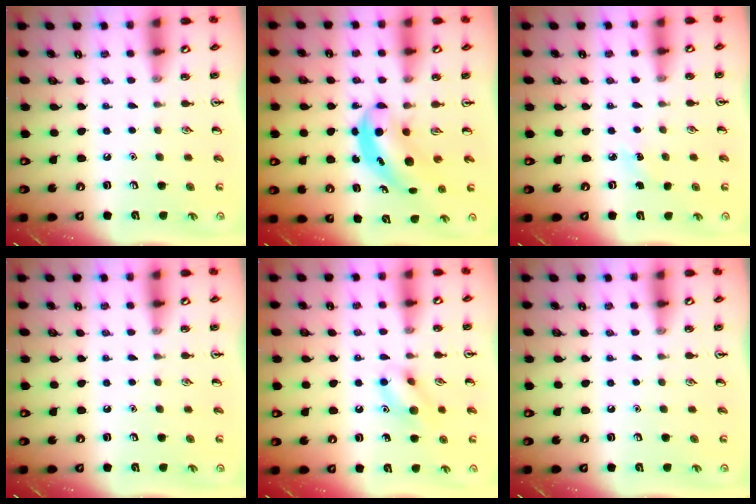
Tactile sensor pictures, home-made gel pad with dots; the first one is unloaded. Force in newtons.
{"total": 4.7, "press": 4.6, "slide": 0.3}
{"total": 2.8, "press": 2.6, "slide": 1.0}
{"total": 0.0}
{"total": 10.0, "press": 9.9, "slide": 0.7}
{"total": 0.0}